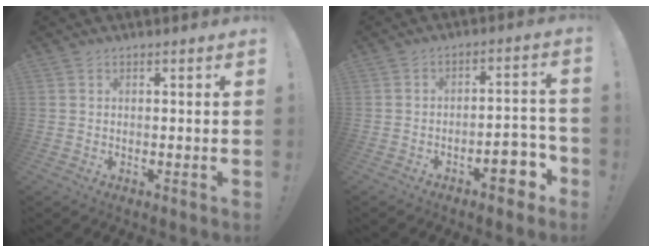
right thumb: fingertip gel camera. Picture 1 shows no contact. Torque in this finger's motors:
{"motor_torque": [0.80, 0.56, 0.64, -0.69, 0.21]}